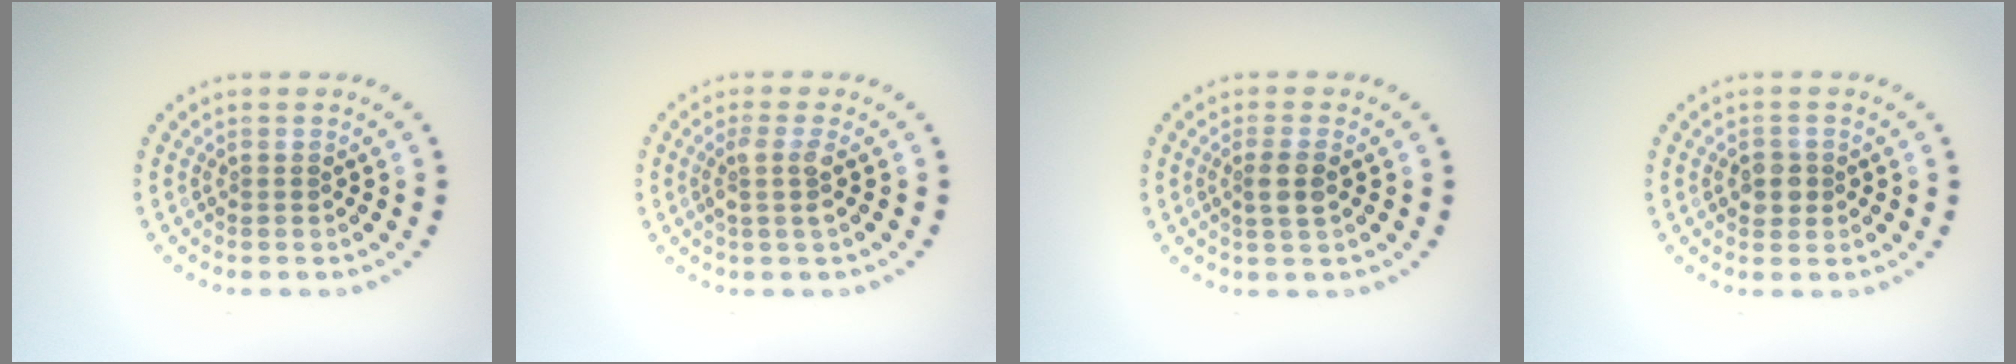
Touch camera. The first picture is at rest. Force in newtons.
{"total": 2.0, "press": 1.6, "slide": 1.2}
{"total": 1.9, "press": 1.7, "slide": 0.9}
{"total": 1.8, "press": 1.7, "slide": 0.6}